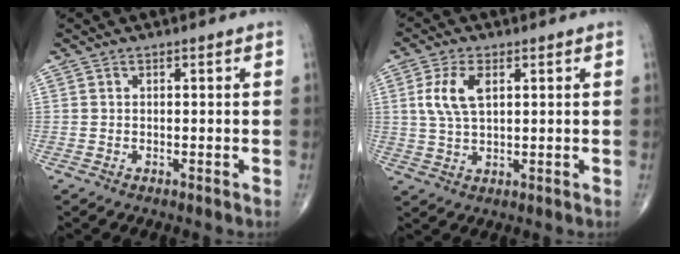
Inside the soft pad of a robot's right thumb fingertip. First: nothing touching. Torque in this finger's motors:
{"motor_torque": [0.00, -0.06, 0.94, 0.27, 0.08]}